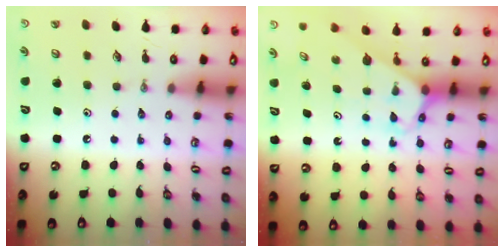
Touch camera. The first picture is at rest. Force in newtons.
{"total": 3.2, "press": 3.2, "slide": 0.2}